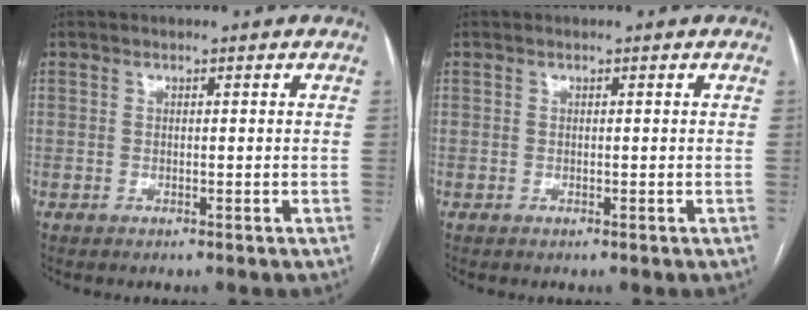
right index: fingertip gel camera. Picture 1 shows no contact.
{"total": 0.0}